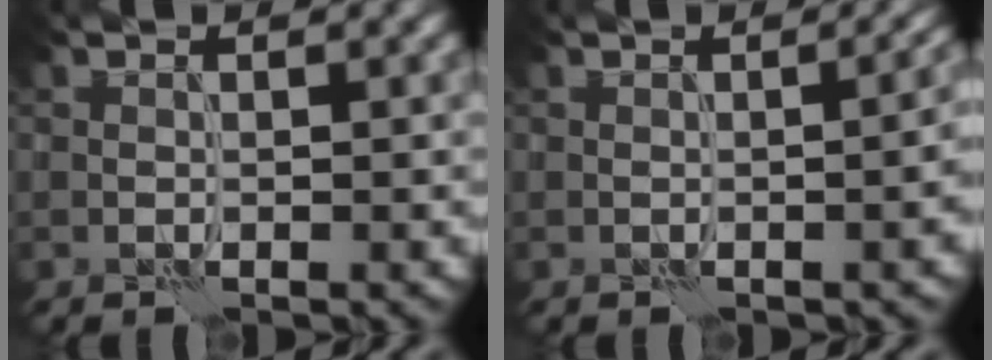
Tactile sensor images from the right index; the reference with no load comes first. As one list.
[{"total": 4.6, "force": [-0.4, 1.9, 4.1], "torque": [-0.024, 0.006, -0.001]}]